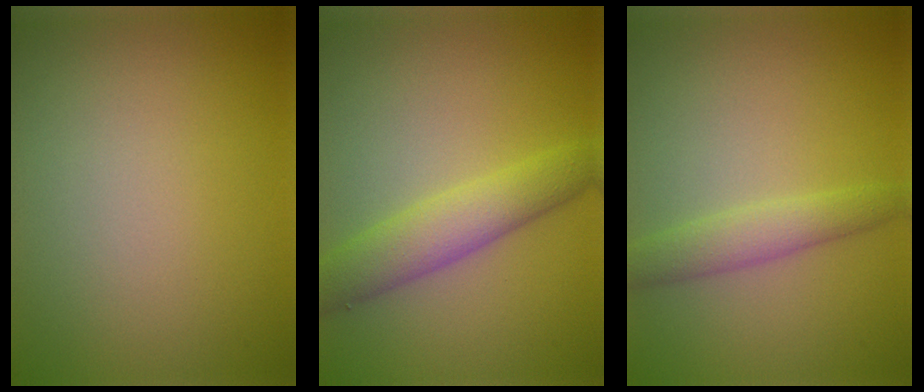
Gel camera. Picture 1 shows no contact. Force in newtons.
{"total": 4.2, "press": 4.2, "slide": 0.1}
{"total": 2.7, "press": 2.7, "slide": 0.2}